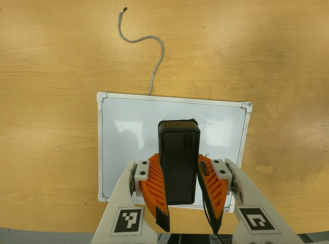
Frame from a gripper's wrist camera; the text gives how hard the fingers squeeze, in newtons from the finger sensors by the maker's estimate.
{"total": 6.8, "left": 6.1, "right": 7.4}